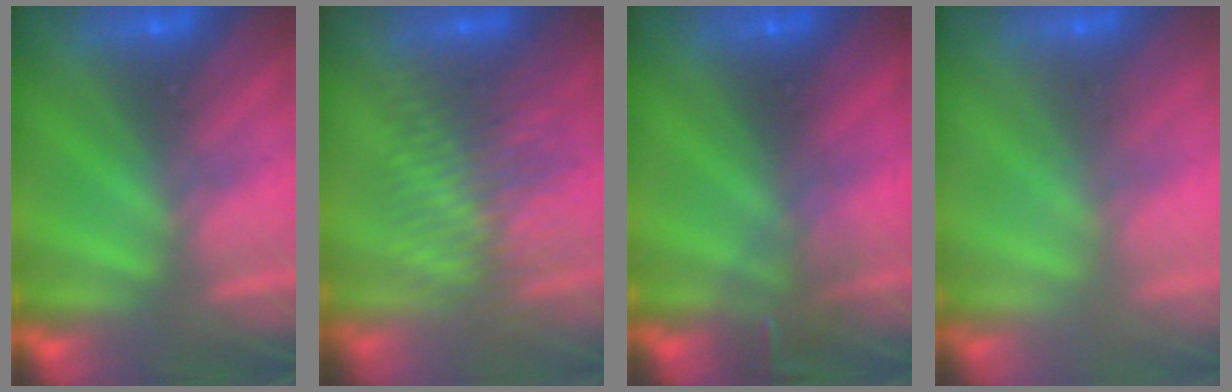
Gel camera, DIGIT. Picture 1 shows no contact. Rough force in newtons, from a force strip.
{"total": 3.5}
{"total": 3.0}
{"total": 2.6}